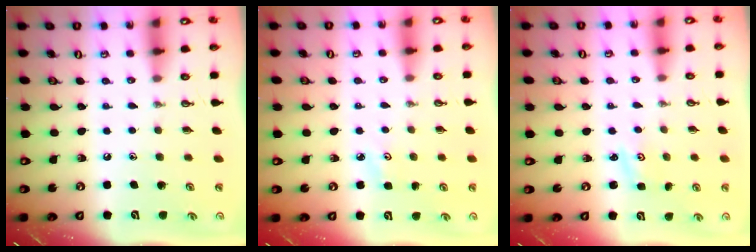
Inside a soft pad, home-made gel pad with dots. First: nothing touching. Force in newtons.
{"total": 3.1, "press": 3.1, "slide": 0.5}
{"total": 1.1, "press": 1.1, "slide": 0.3}